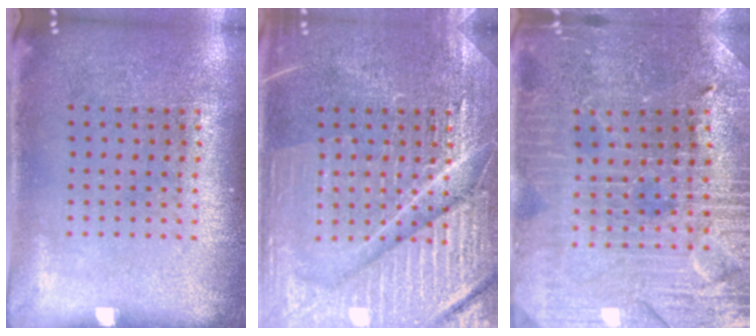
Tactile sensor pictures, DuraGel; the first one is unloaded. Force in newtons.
{"total": 5.2, "press": 5.1, "slide": 0.7}
{"total": 3.3, "press": 3.3, "slide": 0.6}